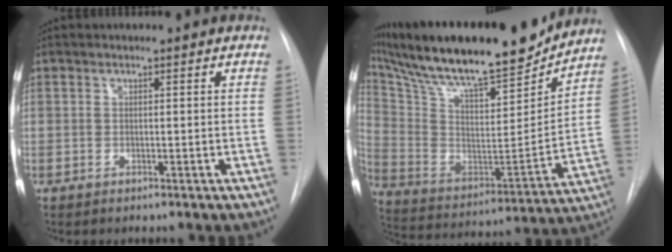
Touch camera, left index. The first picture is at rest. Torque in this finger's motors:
{"motor_torque": [0.14, -0.88, 0.98, 0.21]}